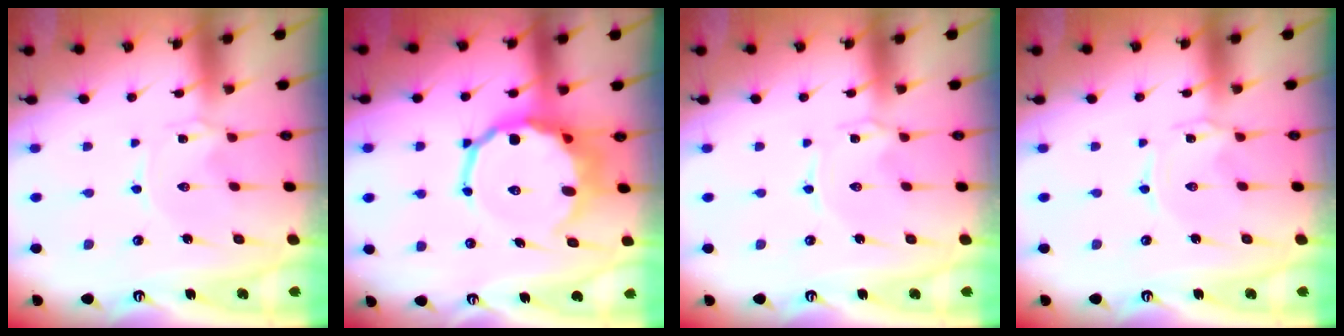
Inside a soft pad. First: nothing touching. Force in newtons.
{"total": 13.9, "press": 13.4, "slide": 3.7}
{"total": 0.7, "press": 0.7, "slide": 0.1}
{"total": 1.1, "press": 1.1, "slide": 0.2}